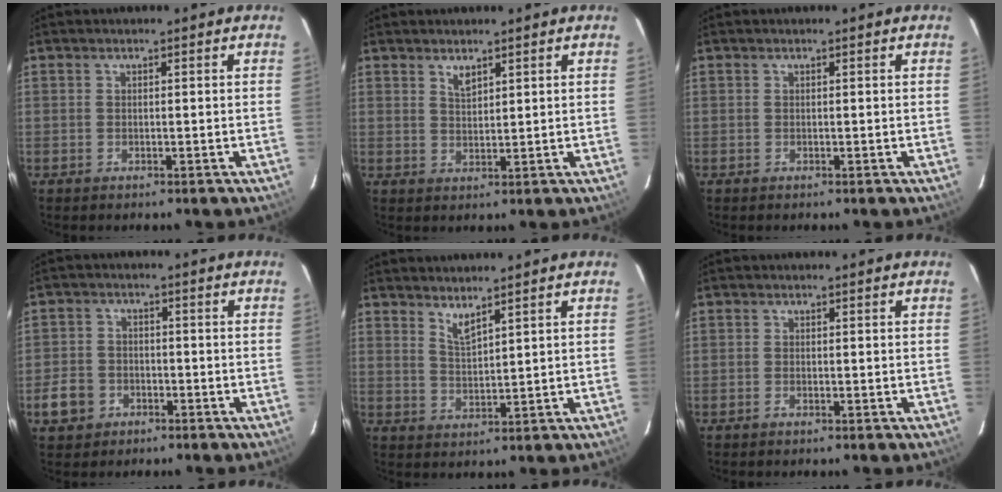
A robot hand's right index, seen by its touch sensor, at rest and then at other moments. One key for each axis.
{"total": 1.9, "fx": 1.6, "fy": 0.4, "fz": 0.8, "tx": -0.014, "ty": -0.002, "tz": 0.029}
{"total": 0.0}
{"total": 6.3, "fx": -3.1, "fy": 5.2, "fz": 1.9, "tx": -0.055, "ty": 0.016, "tz": -0.050}
{"total": 3.0, "fx": 2.7, "fy": -0.3, "fz": 1.3, "tx": -0.025, "ty": -0.006, "tz": 0.047}
{"total": 0.5, "fx": -0.4, "fy": 0.2, "fz": 0.3, "tx": -0.006, "ty": 0.000, "tz": -0.009}